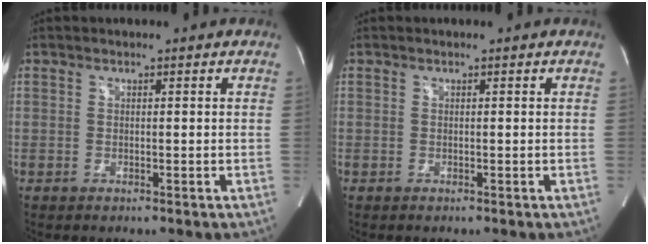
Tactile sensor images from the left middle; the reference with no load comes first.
{"total": 0.0}